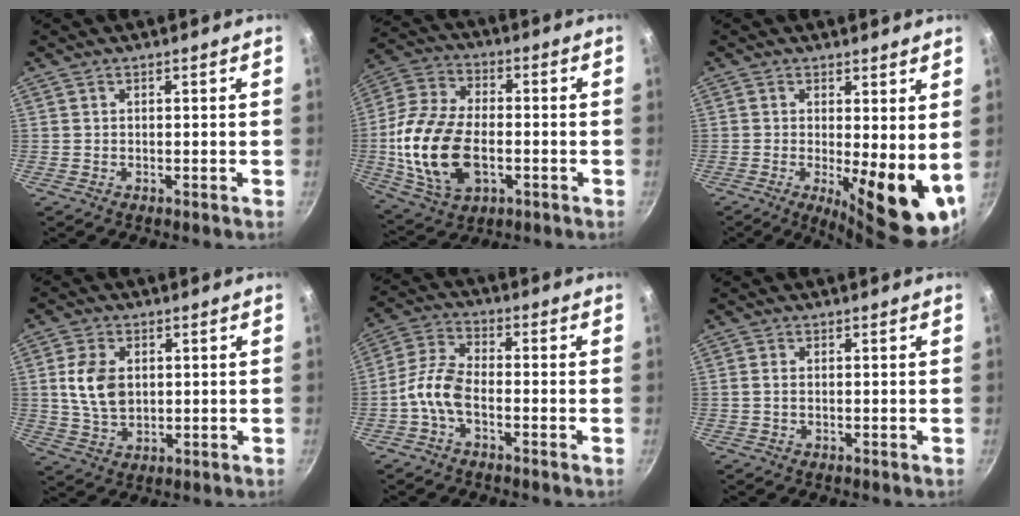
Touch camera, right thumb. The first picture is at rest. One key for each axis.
{"total": 19.0, "fx": -3.1, "fy": 11.6, "fz": 14.7, "tx": -0.289, "ty": 0.018, "tz": -0.056}
{"total": 12.4, "fx": -0.6, "fy": 3.8, "fz": 11.8, "tx": -0.136, "ty": -0.021, "tz": 0.000}
{"total": 8.4, "fx": 1.3, "fy": 5.8, "fz": 5.9, "tx": -0.101, "ty": -0.004, "tz": 0.026}
{"total": 12.5, "fx": -2.9, "fy": 6.0, "fz": 10.6, "tx": -0.214, "ty": 0.033, "tz": -0.073}
{"total": 1.1, "fx": -0.1, "fy": 0.7, "fz": 0.8, "tx": -0.018, "ty": 0.002, "tz": -0.003}